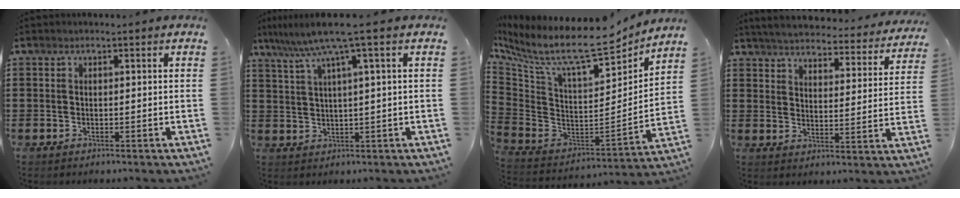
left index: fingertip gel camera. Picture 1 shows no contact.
{"total": 7.0, "force": [3.5, -0.3, 6.1], "torque": [-0.127, -0.012, 0.055]}
{"total": 10.5, "force": [8.0, 2.4, 6.3], "torque": [-0.142, -0.066, 0.128]}
{"total": 4.7, "force": [4.6, 0.1, 0.9], "torque": [-0.042, -0.036, 0.075]}